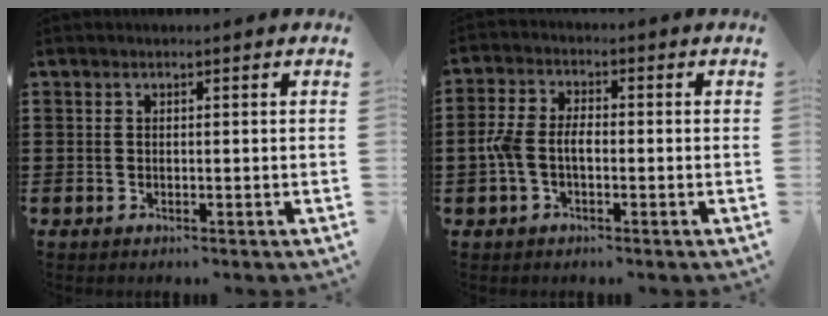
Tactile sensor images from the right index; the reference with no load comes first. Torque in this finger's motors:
{"motor_torque": [1.28, 0.38, 0.55, 0.16]}